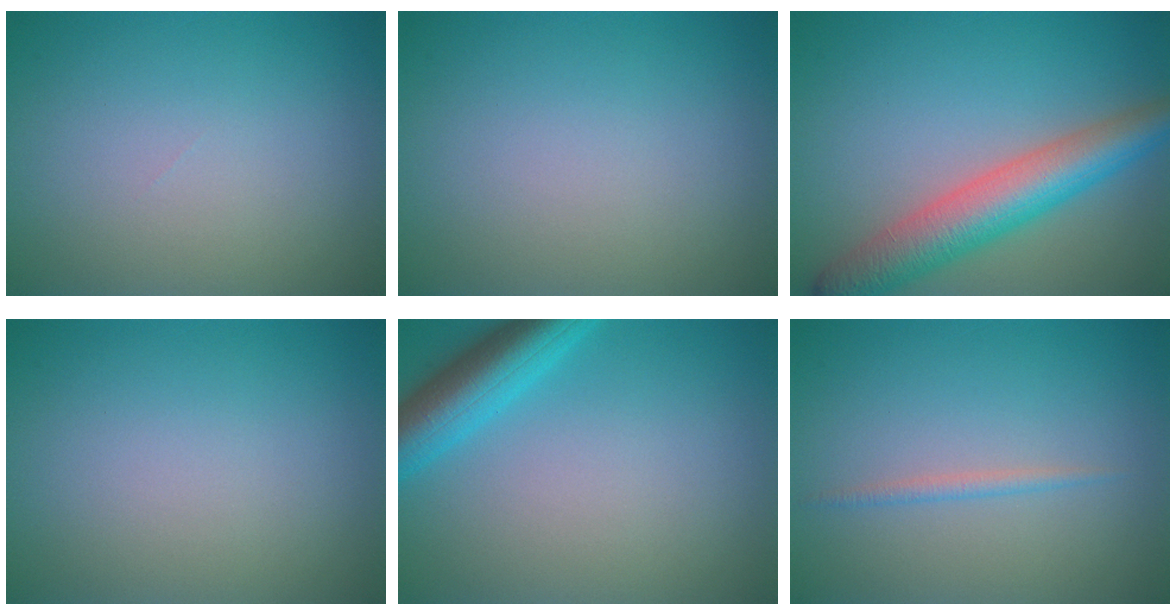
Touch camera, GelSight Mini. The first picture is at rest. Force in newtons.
{"total": 0.0}
{"total": 6.9, "press": 6.9, "slide": 0.2}
{"total": 0.0}
{"total": 5.4, "press": 5.4, "slide": 0.4}
{"total": 0.7, "press": 0.7, "slide": 0.1}